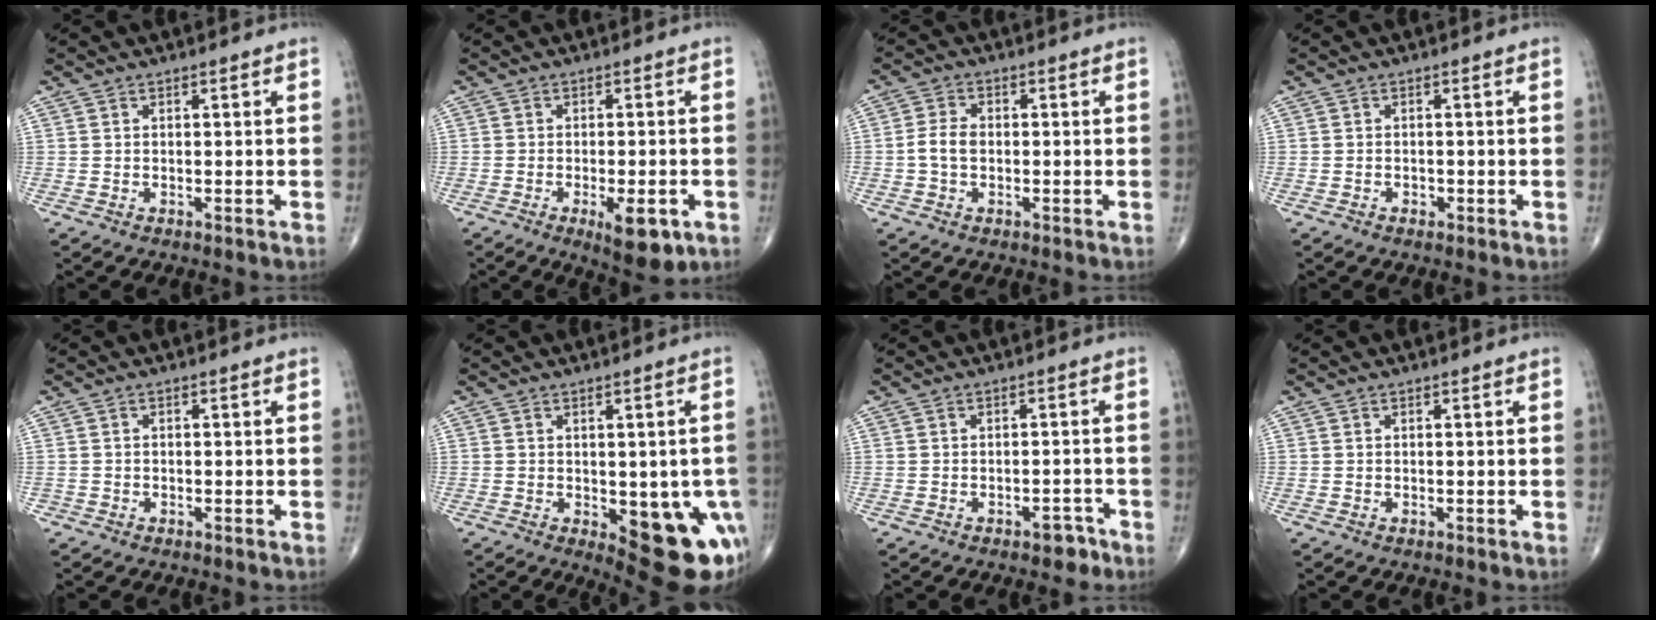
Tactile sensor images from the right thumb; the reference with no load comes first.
{"total": 7.8, "force": [-3.2, 2.7, 6.6], "torque": [-0.090, -0.003, -0.038]}
{"total": 3.9, "force": [-0.5, 2.7, 2.9], "torque": [-0.059, 0.012, -0.013]}
{"total": 1.0, "force": [-0.5, 0.7, 0.5], "torque": [-0.006, 0.003, -0.006]}
{"total": 0.8, "force": [-0.4, 0.7, 0.0], "torque": [0.008, 0.004, -0.012]}
{"total": 15.0, "force": [-4.9, 6.6, 12.6], "torque": [-0.106, 0.000, -0.043]}
{"total": 3.0, "force": [-2.0, 1.5, 1.5], "torque": [-0.007, 0.014, -0.025]}
{"total": 0.0}